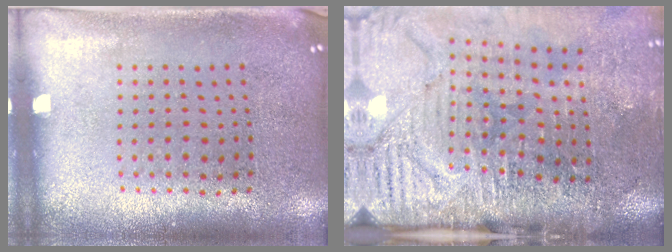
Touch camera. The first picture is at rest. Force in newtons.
{"total": 4.9, "press": 4.1, "slide": 2.8}